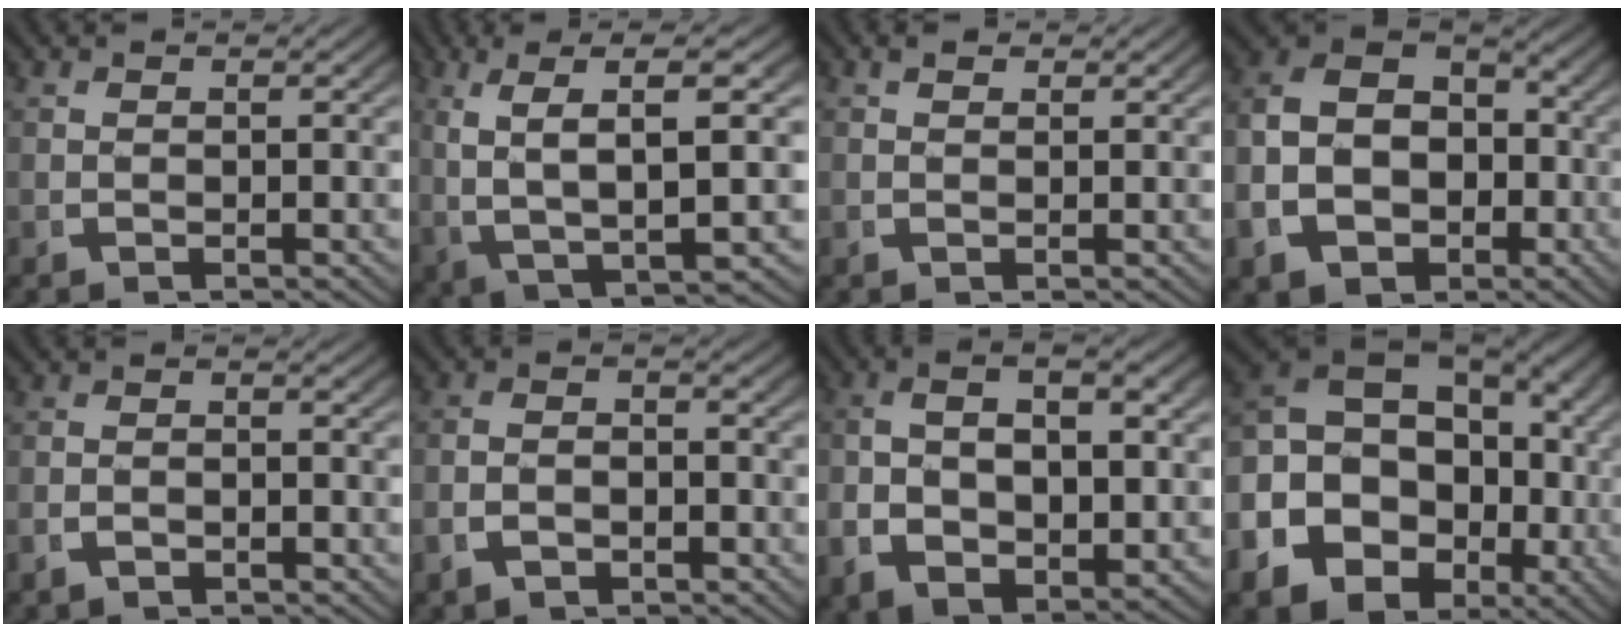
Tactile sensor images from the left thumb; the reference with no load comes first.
{"total": 10.9, "force": [1.7, 5.3, 9.4], "torque": [-0.187, -0.010, 0.039]}
{"total": 0.9, "force": [0.7, 0.2, 0.4], "torque": [-0.005, -0.003, 0.014]}
{"total": 14.5, "force": [-0.6, 11.7, 8.5], "torque": [-0.198, -0.034, -0.001]}
{"total": 1.7, "force": [-1.4, 0.7, 0.6], "torque": [-0.011, -0.001, -0.027]}
{"total": 2.6, "force": [-1.6, 1.5, 1.4], "torque": [-0.031, -0.007, -0.026]}
{"total": 8.3, "force": [-0.1, 5.1, 6.5], "torque": [-0.119, -0.010, 0.008]}
{"total": 17.9, "force": [-2.4, 14.6, 10.1], "torque": [-0.259, -0.060, -0.023]}